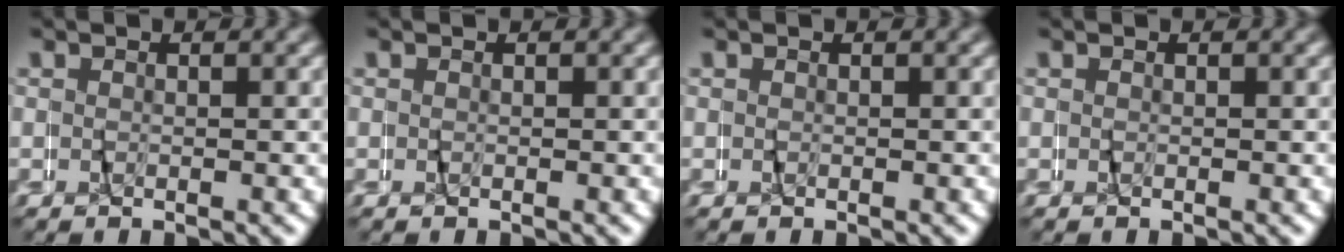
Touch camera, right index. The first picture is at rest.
{"total": 0.0}
{"total": 0.0}
{"total": 0.0}